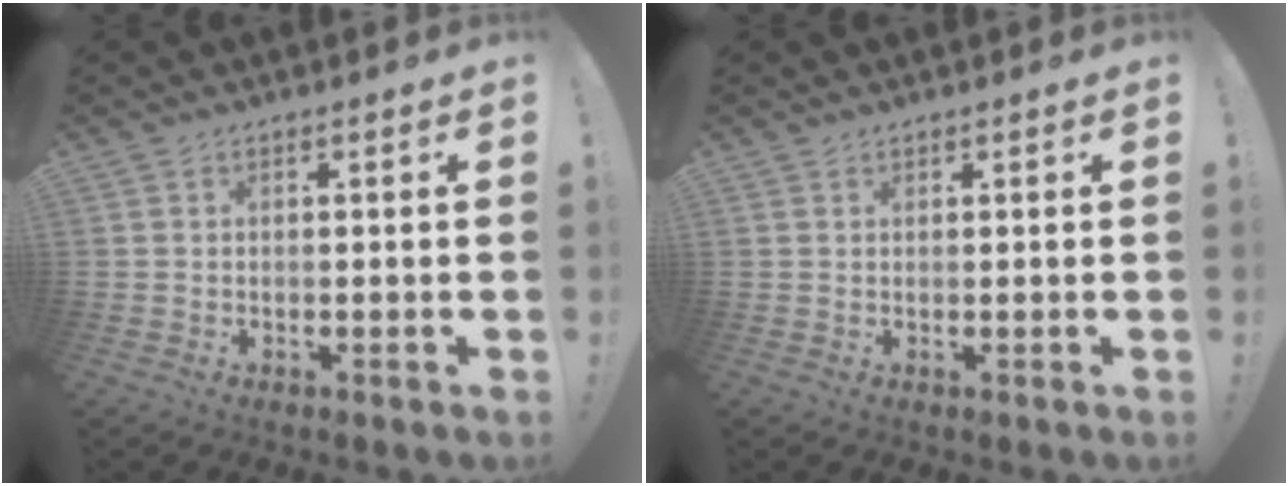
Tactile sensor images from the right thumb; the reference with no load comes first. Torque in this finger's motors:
{"motor_torque": [-0.15, -0.38, -0.31, 0.18, 0.05]}